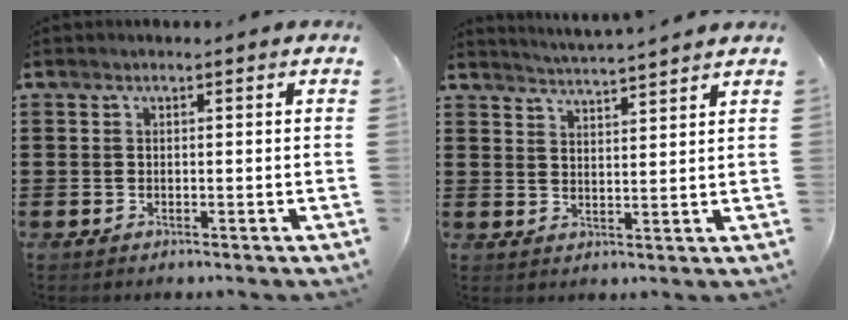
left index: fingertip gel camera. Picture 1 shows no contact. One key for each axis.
{"total": 3.4, "fx": 3.3, "fy": -0.9, "fz": 0.1, "tx": -0.013, "ty": -0.021, "tz": 0.056}